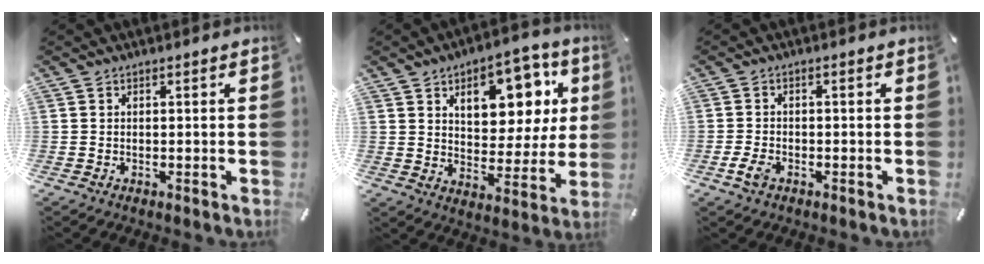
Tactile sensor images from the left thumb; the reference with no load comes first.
{"total": 14.4, "force": [6.6, 9.0, 9.1], "torque": [-0.124, -0.027, 0.112]}
{"total": 3.1, "force": [-1.6, 1.6, 2.0], "torque": [-0.054, -0.002, -0.034]}